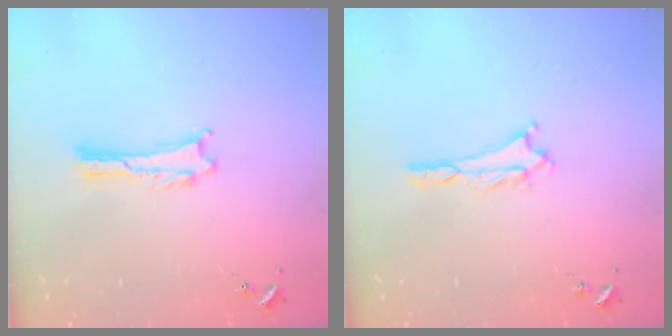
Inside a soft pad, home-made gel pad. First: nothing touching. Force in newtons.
{"total": 1.8, "press": 1.8, "slide": 0.1}